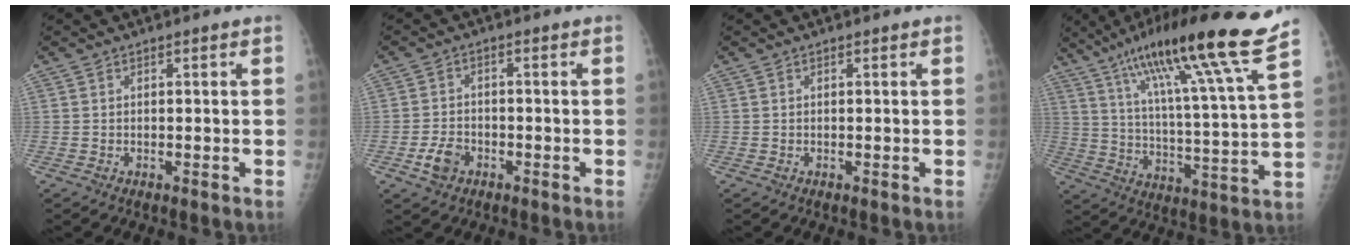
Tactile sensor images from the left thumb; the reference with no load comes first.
{"total": 4.5, "force": [-2.0, 3.2, 2.4], "torque": [-0.041, 0.012, -0.035]}
{"total": 0.0}
{"total": 21.7, "force": [14.9, 0.1, 15.8], "torque": [-0.242, -0.067, 0.238]}